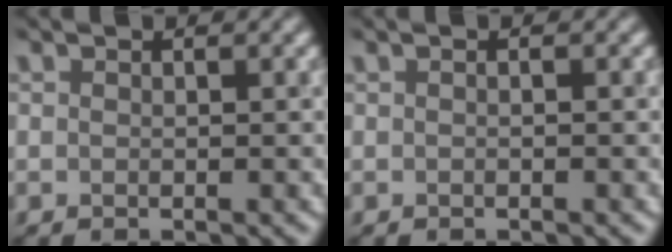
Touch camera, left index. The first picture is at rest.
{"total": 0.6, "force": [-0.1, 0.2, 0.5], "torque": [-0.001, -0.006, -0.007]}